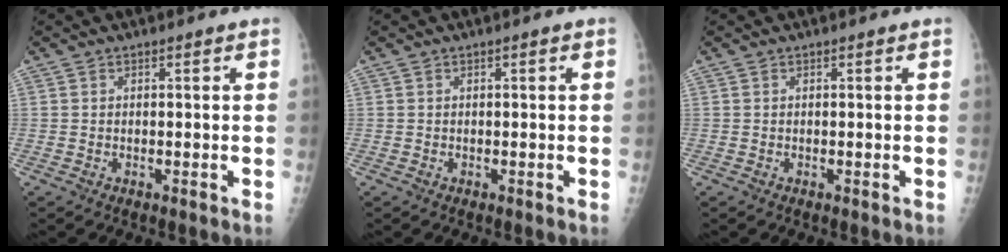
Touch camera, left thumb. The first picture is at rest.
{"total": 0.0}
{"total": 0.0}